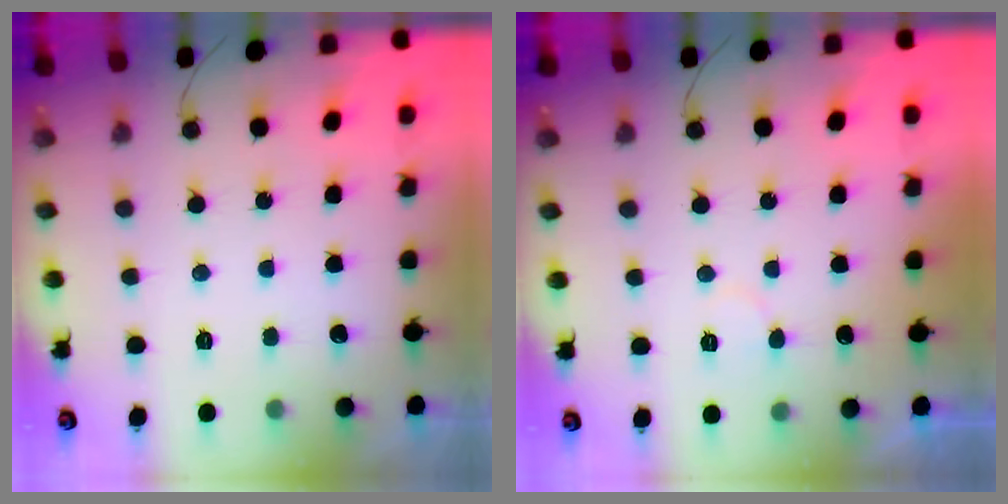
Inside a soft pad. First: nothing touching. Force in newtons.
{"total": 4.2, "press": 4.2, "slide": 0.3}